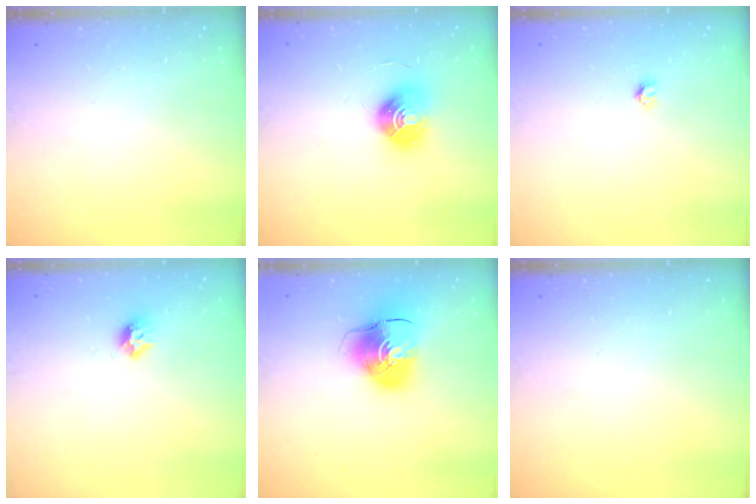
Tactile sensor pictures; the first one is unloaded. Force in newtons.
{"total": 10.0, "press": 10.0, "slide": 0.4}
{"total": 3.2, "press": 3.2, "slide": 0.3}
{"total": 7.4, "press": 7.4, "slide": 0.2}
{"total": 10.8, "press": 10.7, "slide": 1.5}
{"total": 0.0}